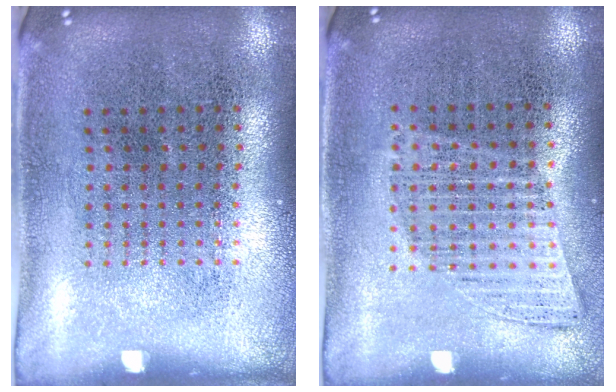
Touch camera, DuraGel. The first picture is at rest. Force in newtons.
{"total": 0.9, "press": 0.9, "slide": 0.3}